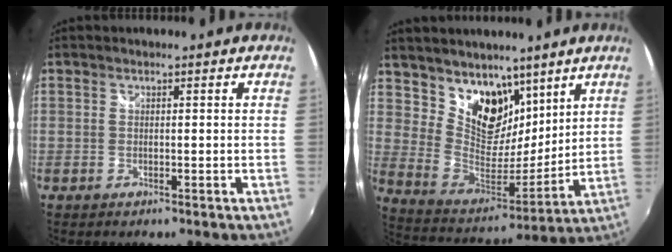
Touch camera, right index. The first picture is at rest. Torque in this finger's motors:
{"motor_torque": [-0.07, 0.30, 0.06, 0.00]}